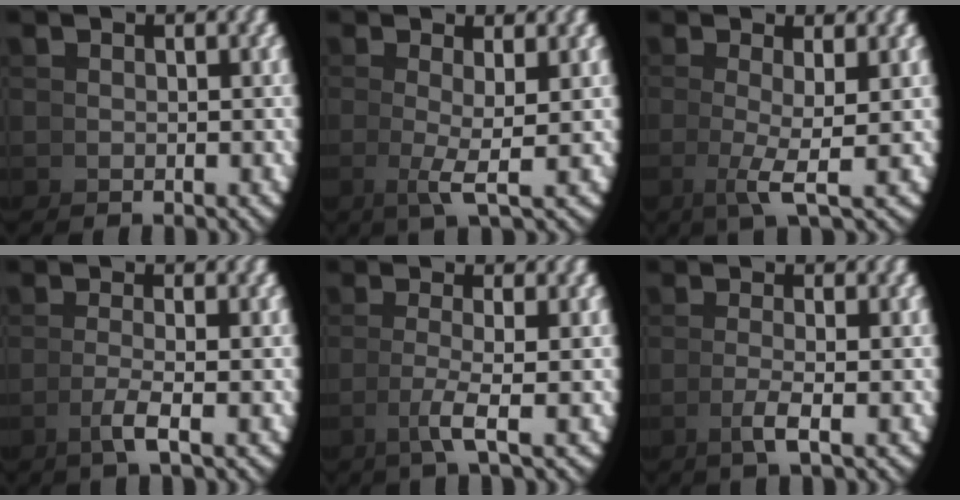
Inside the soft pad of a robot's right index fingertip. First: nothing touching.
{"total": 2.7, "force": [0.3, -0.1, 2.7], "torque": [-0.061, -0.016, 0.012]}
{"total": 3.1, "force": [0.1, 0.1, 3.1], "torque": [-0.070, -0.016, 0.009]}
{"total": 2.2, "force": [-0.7, -1.0, 1.8], "torque": [-0.034, -0.003, -0.009]}
{"total": 2.7, "force": [-0.3, -0.8, 2.5], "torque": [-0.054, -0.007, 0.001]}
{"total": 2.0, "force": [-0.5, -0.9, 1.7], "torque": [-0.032, -0.002, -0.008]}